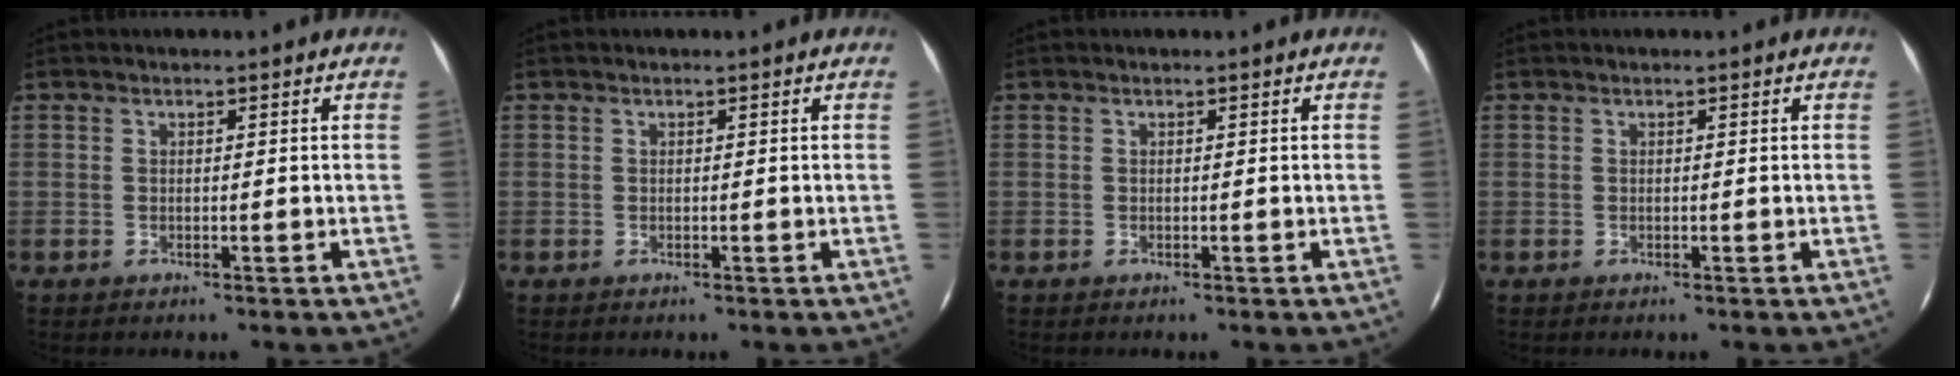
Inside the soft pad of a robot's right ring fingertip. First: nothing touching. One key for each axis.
{"total": 0.0}
{"total": 0.0}
{"total": 0.0}